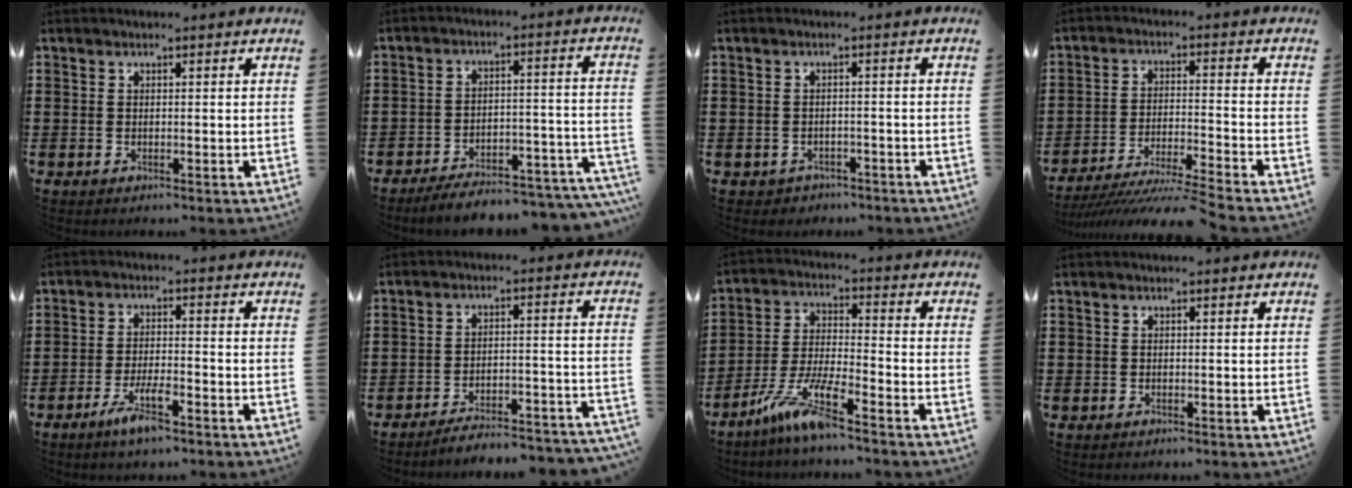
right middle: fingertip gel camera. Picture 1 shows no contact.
{"total": 5.3, "force": [-5.0, 0.3, 1.8], "torque": [-0.024, 0.005, -0.094]}
{"total": 0.8, "force": [-0.6, 0.5, 0.0], "torque": [-0.005, 0.002, -0.016]}
{"total": 6.2, "force": [-5.7, -0.6, 2.4], "torque": [-0.044, -0.015, -0.112]}
{"total": 5.7, "force": [-3.5, 1.3, 4.3], "torque": [-0.087, 0.000, -0.066]}
{"total": 4.4, "force": [-4.2, -0.3, 1.4], "torque": [-0.024, -0.007, -0.084]}
{"total": 8.7, "force": [-6.5, 0.5, 5.8], "torque": [-0.130, -0.012, -0.128]}
{"total": 0.0}